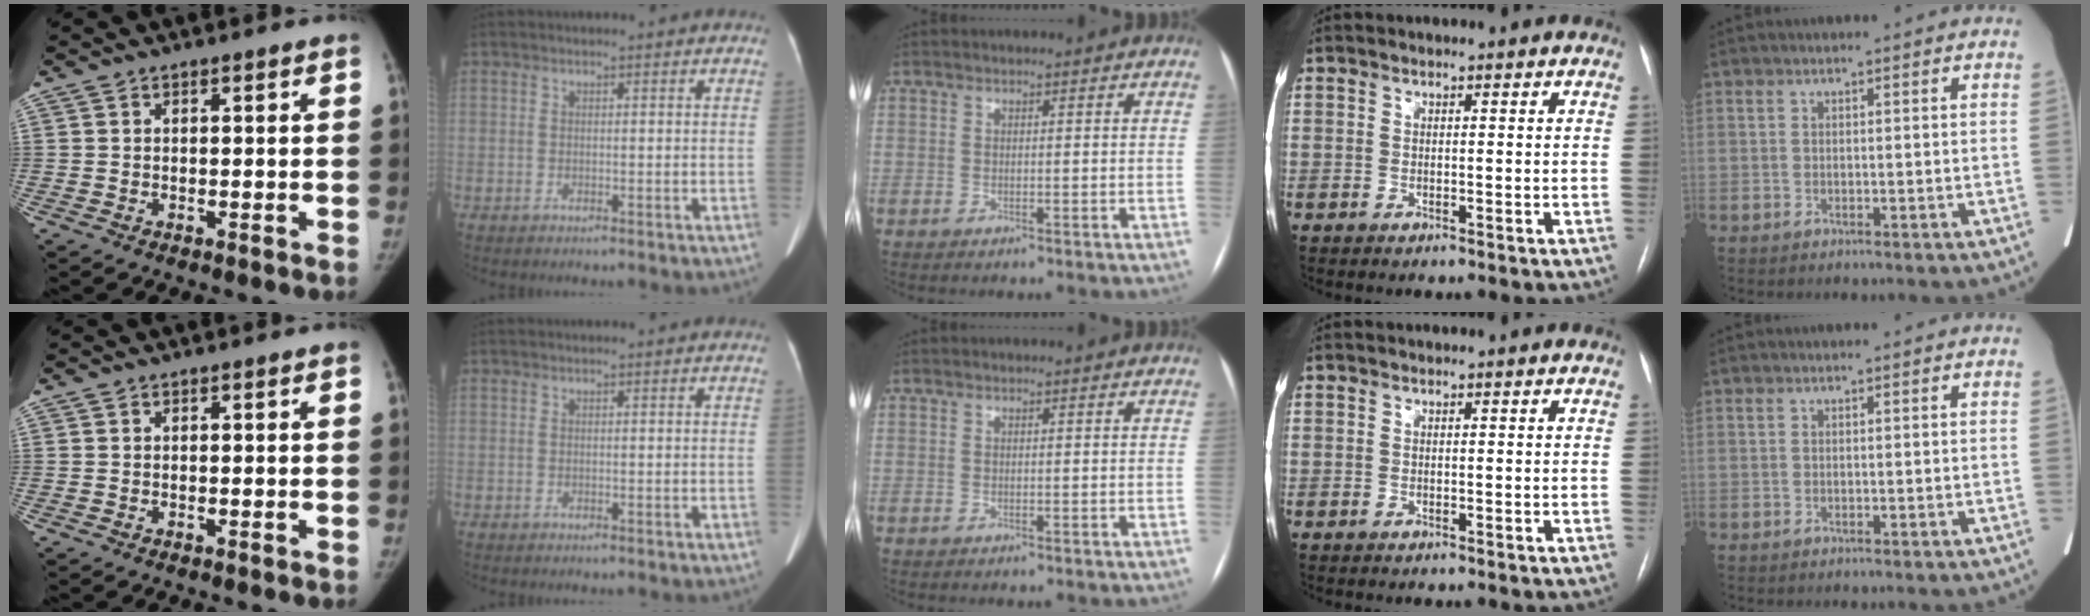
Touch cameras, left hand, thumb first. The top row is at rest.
{}